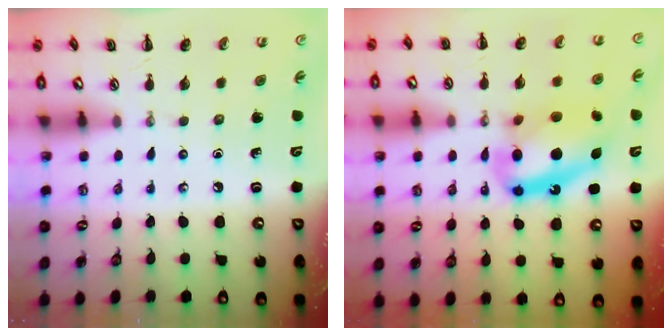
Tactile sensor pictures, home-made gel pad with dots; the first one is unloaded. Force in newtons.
{"total": 16.0, "press": 15.4, "slide": 4.4}